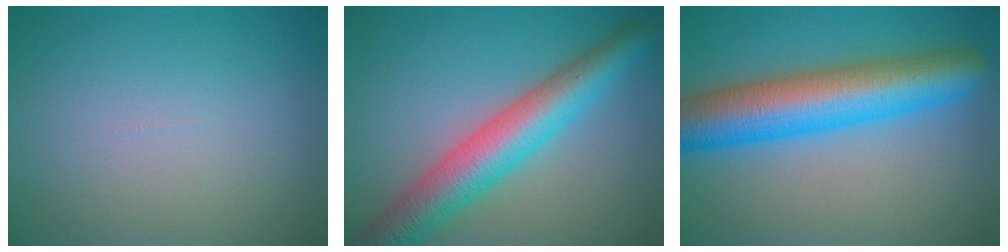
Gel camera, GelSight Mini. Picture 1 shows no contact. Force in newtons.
{"total": 7.4, "press": 7.4, "slide": 0.5}
{"total": 9.9, "press": 9.9, "slide": 0.2}